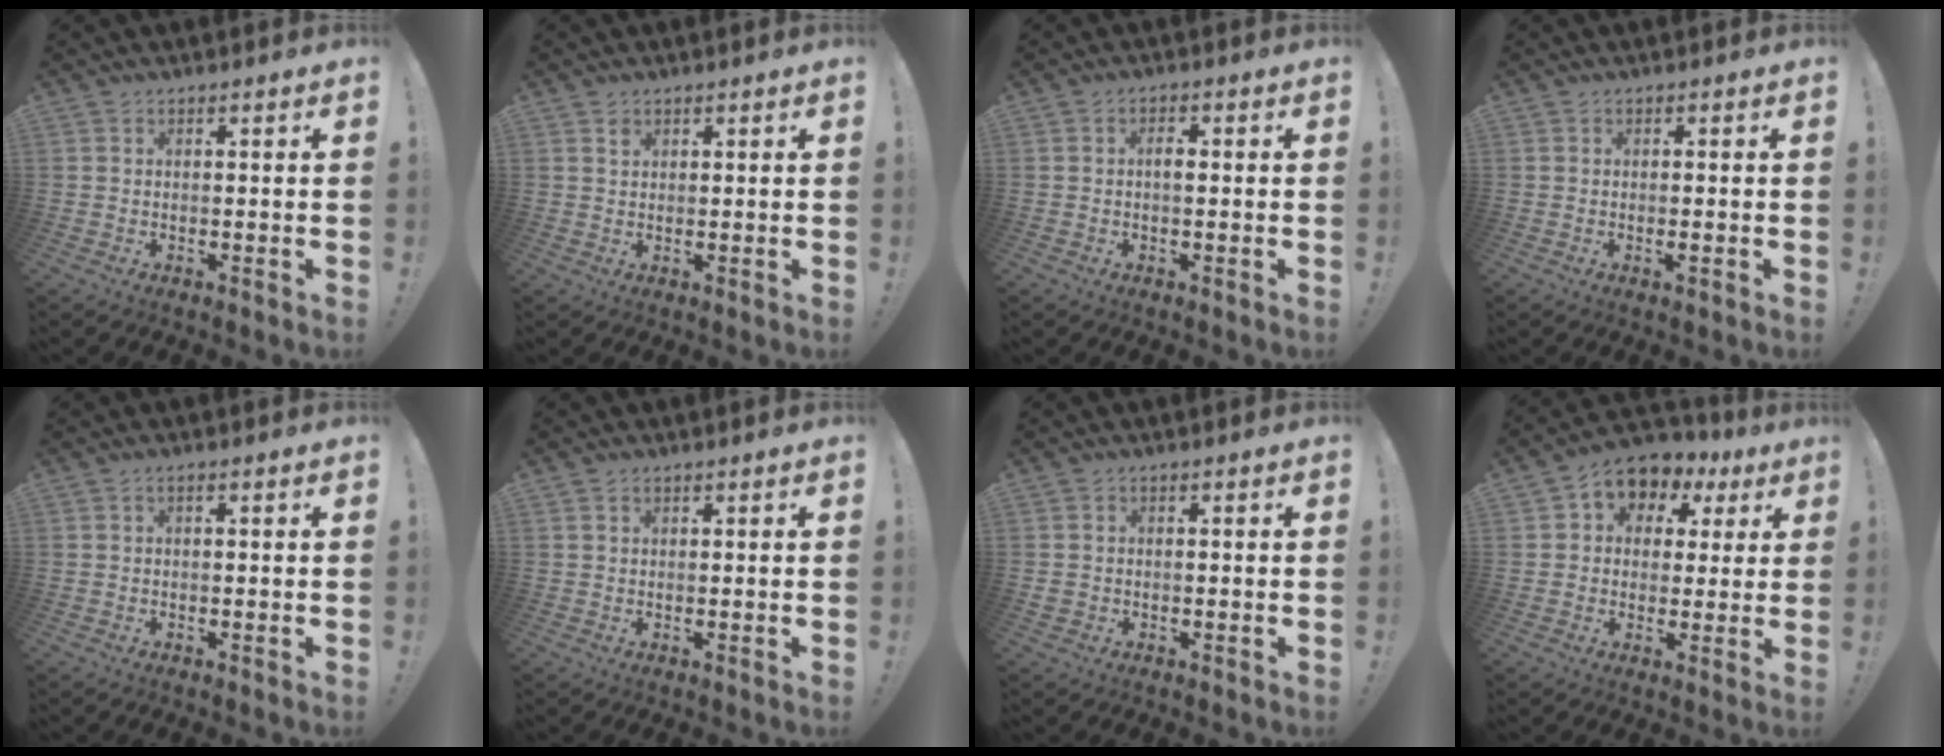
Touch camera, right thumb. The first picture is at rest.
{"total": 1.1, "force": [0.8, 0.8, 0.2], "torque": [0.011, -0.006, 0.012]}
{"total": 2.3, "force": [-0.4, 1.0, 2.1], "torque": [-0.039, 0.008, -0.011]}
{"total": 1.1, "force": [-0.5, 0.0, 0.9], "torque": [-0.023, 0.001, -0.008]}
{"total": 0.8, "force": [-0.3, 0.1, 0.8], "torque": [-0.016, 0.002, -0.005]}
{"total": 0.9, "force": [0.6, 0.6, 0.3], "torque": [0.000, -0.001, 0.011]}
{"total": 1.3, "force": [0.0, 1.2, 0.3], "torque": [-0.013, 0.007, 0.001]}
{"total": 7.2, "force": [2.4, 6.3, 2.7], "torque": [-0.039, -0.016, 0.051]}